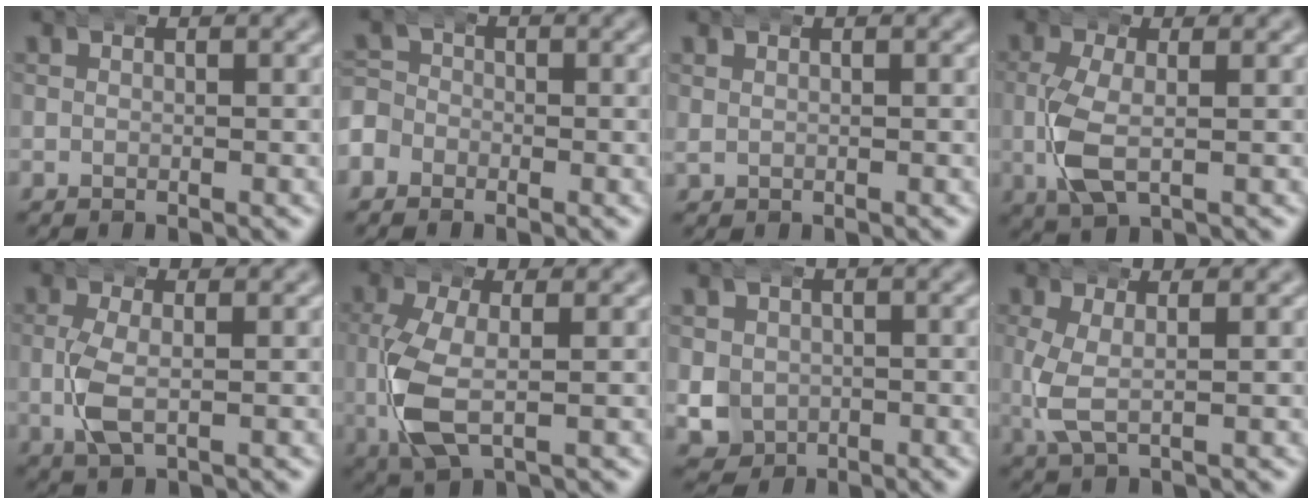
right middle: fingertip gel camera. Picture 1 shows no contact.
{"total": 3.1, "force": [-1.4, 2.7, 0.4], "torque": [-0.009, -0.005, -0.034]}
{"total": 0.8, "force": [0.4, 0.5, 0.4], "torque": [-0.010, 0.001, 0.010]}
{"total": 4.2, "force": [-0.7, 2.2, 3.6], "torque": [-0.082, -0.005, -0.008]}
{"total": 3.1, "force": [-0.5, 1.5, 2.7], "torque": [-0.059, -0.002, -0.007]}
{"total": 5.8, "force": [-0.9, 3.1, 4.8], "torque": [-0.111, -0.007, -0.008]}
{"total": 5.4, "force": [-1.1, 4.9, 1.9], "torque": [-0.045, -0.031, -0.007]}
{"total": 3.8, "force": [0.0, 2.1, 3.2], "torque": [-0.082, -0.006, 0.006]}